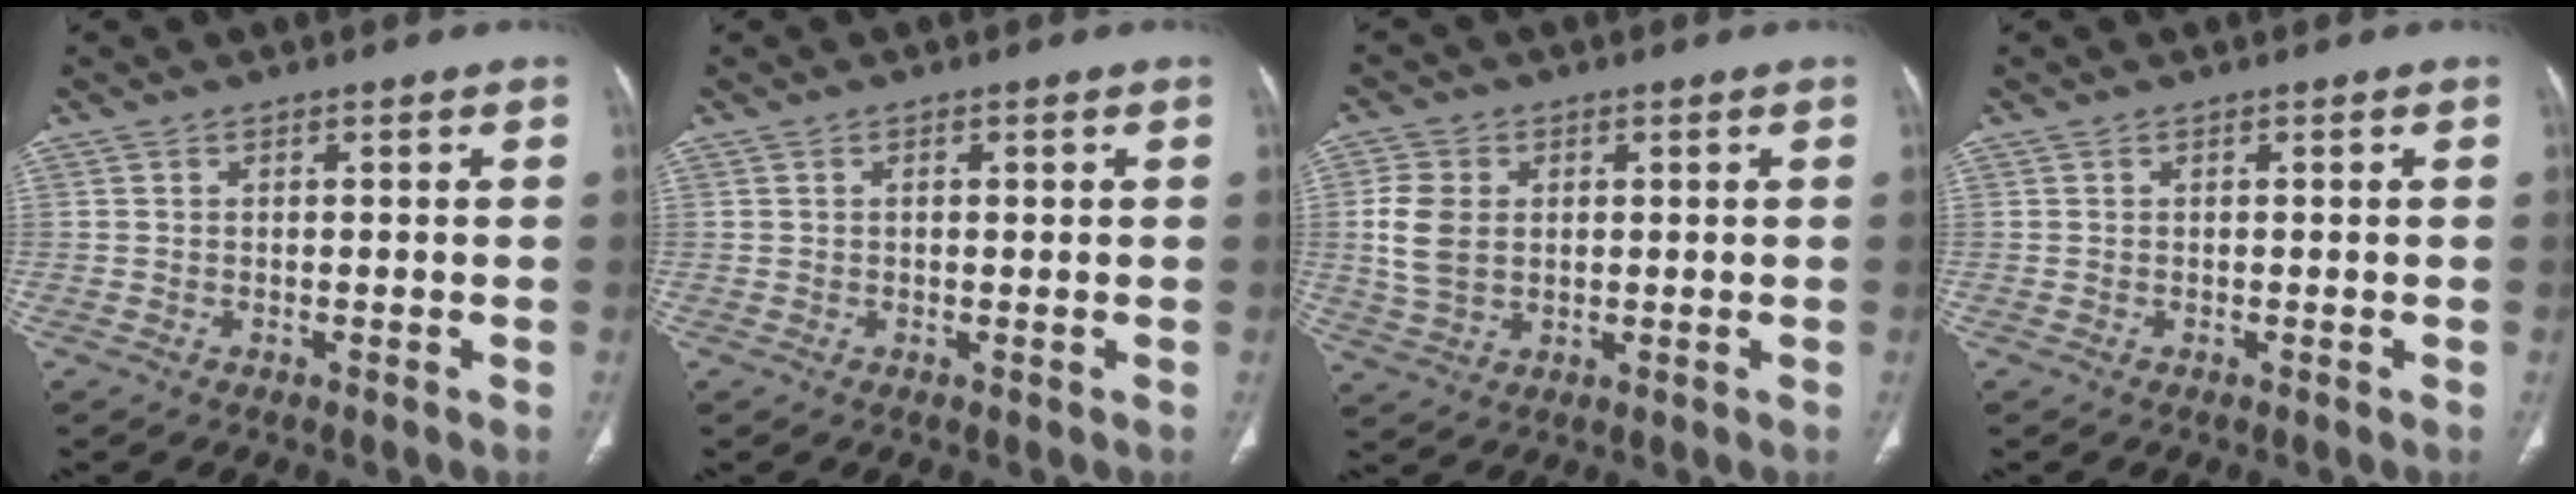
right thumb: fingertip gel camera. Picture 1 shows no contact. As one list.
[{"total": 0.7, "force": [0.2, 0.2, 0.6], "torque": [-0.015, 0.000, 0.003]}, {"total": 7.5, "force": [1.0, 5.5, 5.0], "torque": [-0.102, -0.001, 0.023]}, {"total": 0.0}]